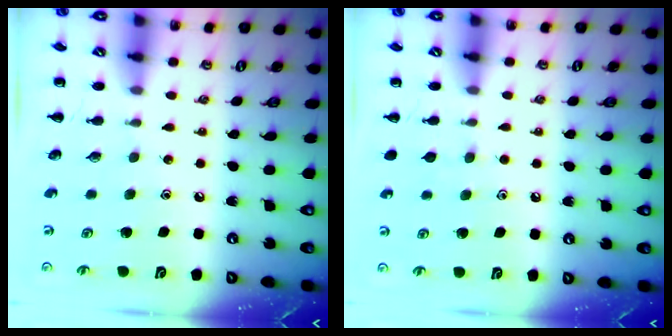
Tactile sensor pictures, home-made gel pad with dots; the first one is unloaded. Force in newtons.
{"total": 4.4, "press": 4.1, "slide": 1.5}